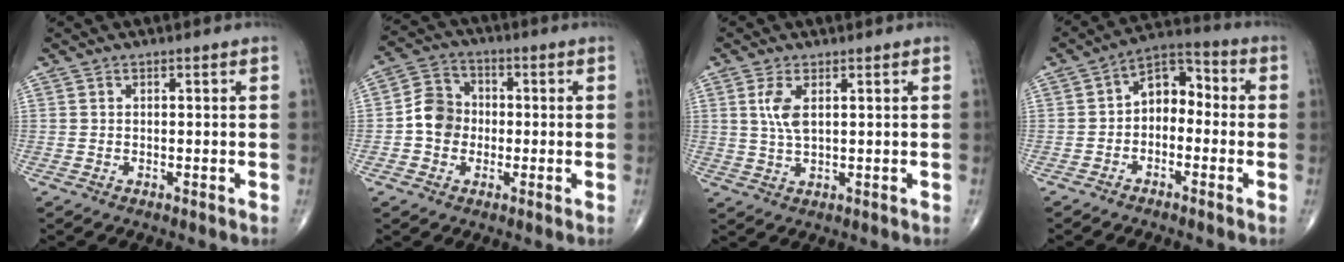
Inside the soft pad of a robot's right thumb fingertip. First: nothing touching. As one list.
[{"total": 7.4, "force": [-0.9, 6.4, 3.4], "torque": [-0.040, 0.023, -0.030]}, {"total": 4.4, "force": [1.4, 1.7, 3.8], "torque": [-0.085, -0.003, 0.033]}, {"total": 7.9, "force": [-1.0, 5.5, 5.7], "torque": [-0.059, 0.041, -0.037]}]